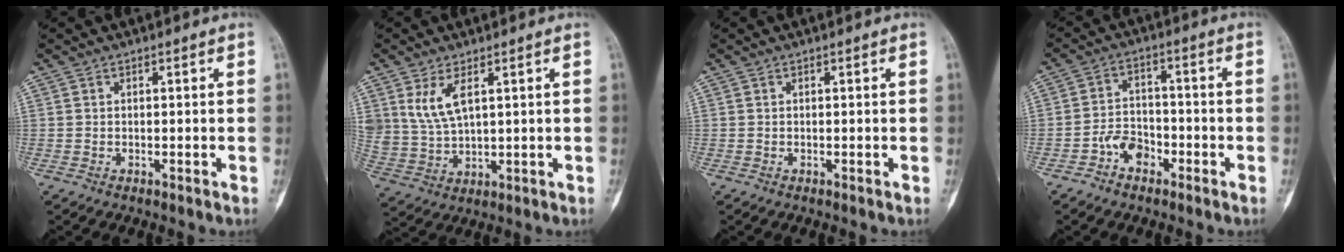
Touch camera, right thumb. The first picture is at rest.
{"total": 6.9, "force": [3.1, 3.3, 5.2], "torque": [-0.101, -0.014, 0.076]}
{"total": 0.0}
{"total": 5.6, "force": [-3.1, 3.7, 2.8], "torque": [-0.031, 0.032, -0.061]}